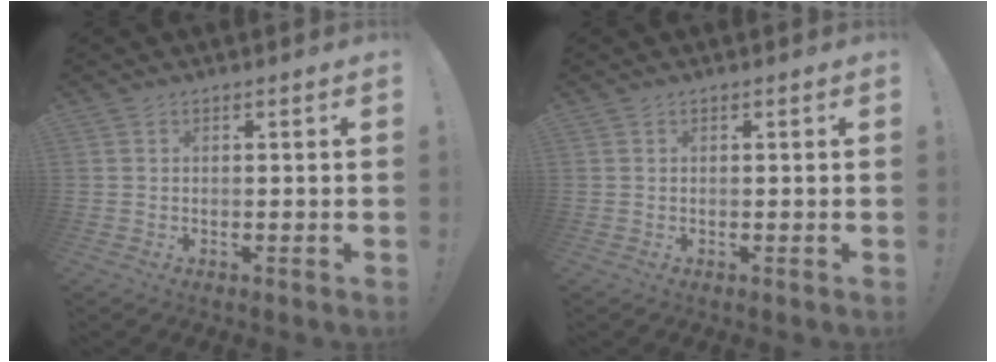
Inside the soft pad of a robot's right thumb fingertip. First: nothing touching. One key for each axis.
{"total": 0.0}